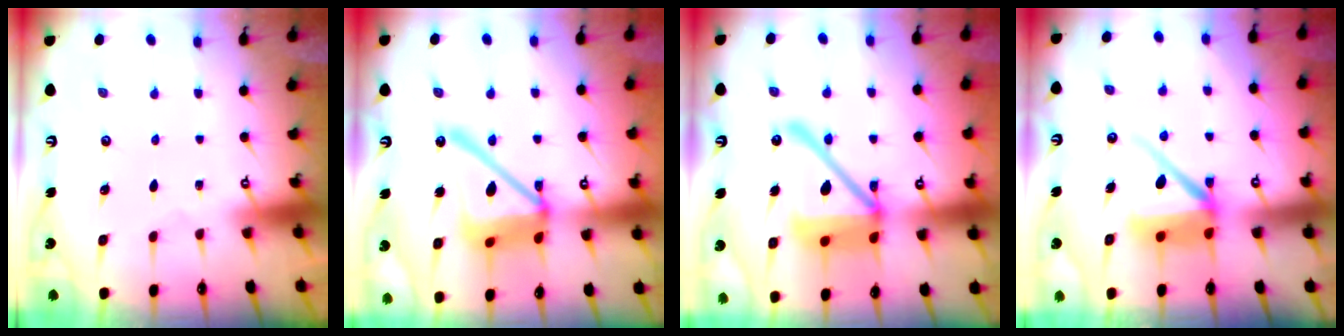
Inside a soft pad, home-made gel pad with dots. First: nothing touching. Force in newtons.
{"total": 19.1, "press": 19.0, "slide": 1.9}
{"total": 19.5, "press": 19.3, "slide": 2.7}
{"total": 9.5, "press": 9.5, "slide": 0.9}